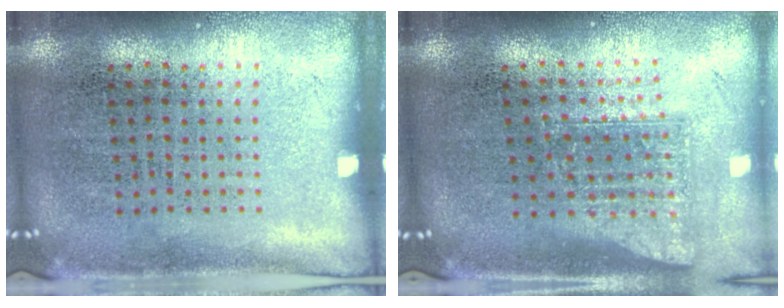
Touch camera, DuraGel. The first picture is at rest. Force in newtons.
{"total": 1.7, "press": 1.3, "slide": 1.0}